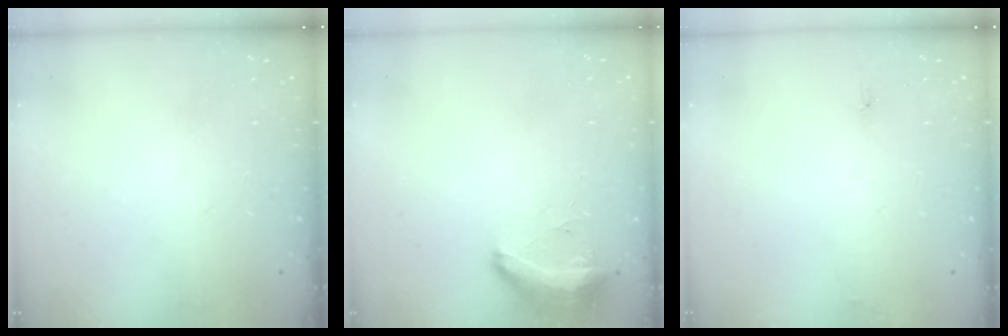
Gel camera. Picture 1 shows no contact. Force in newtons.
{"total": 19.6, "press": 11.8, "slide": 15.6}
{"total": 4.8, "press": 4.6, "slide": 1.4}